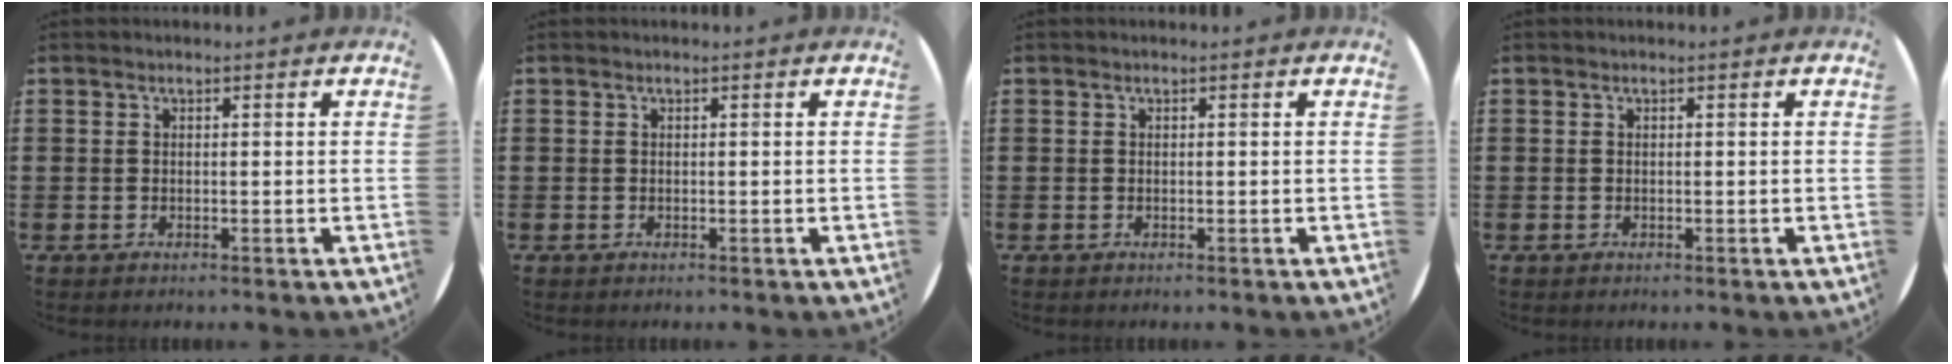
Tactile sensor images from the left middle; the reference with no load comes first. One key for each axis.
{"total": 0.0}
{"total": 0.0}
{"total": 0.0}